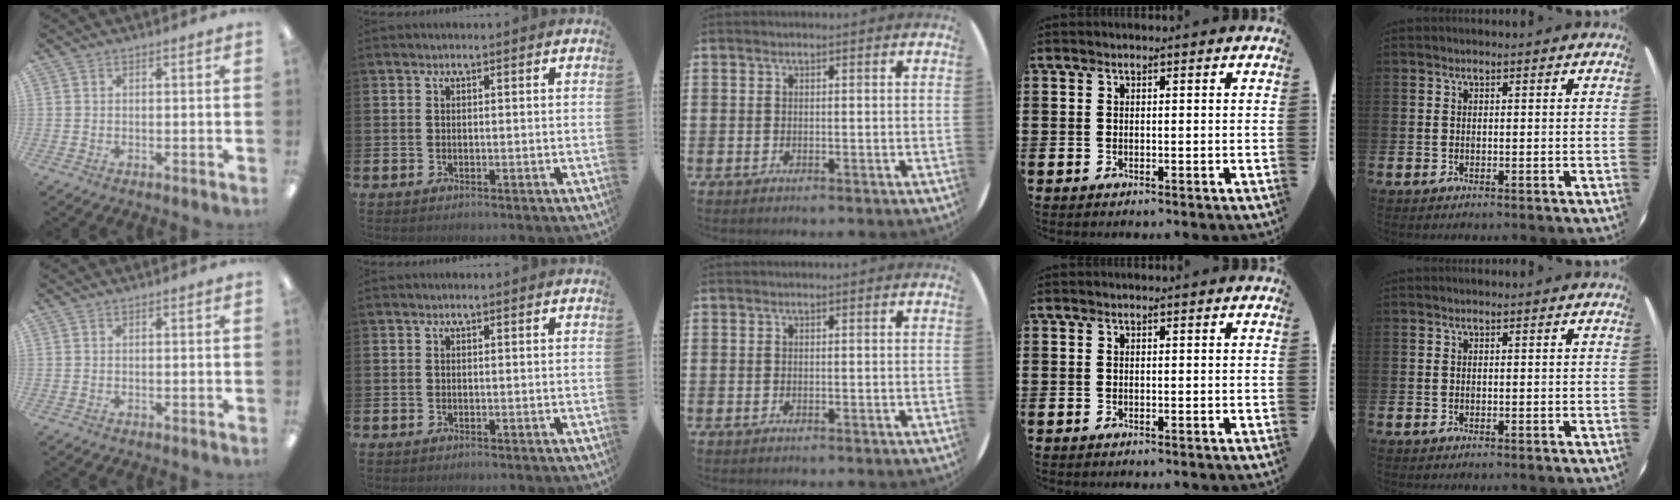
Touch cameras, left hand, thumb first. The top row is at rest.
{}